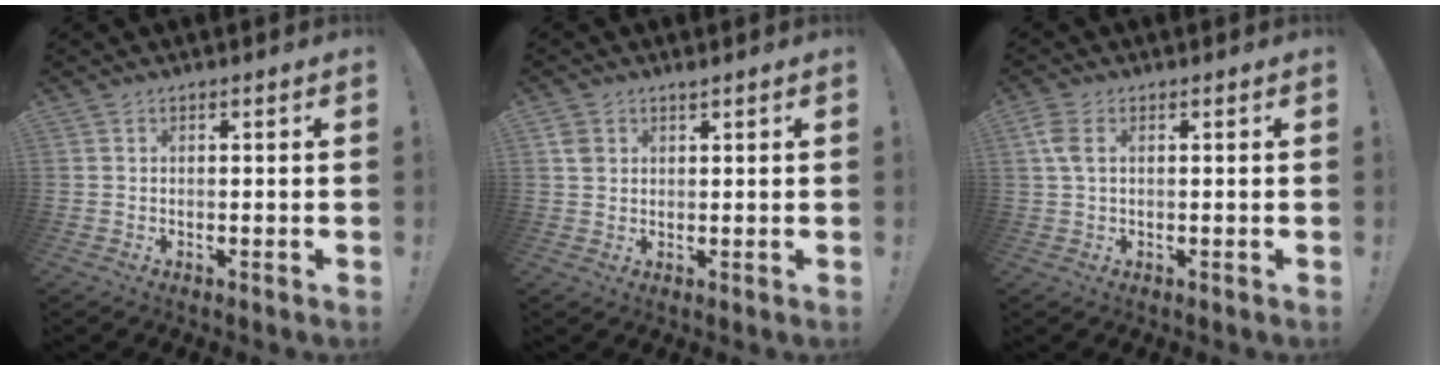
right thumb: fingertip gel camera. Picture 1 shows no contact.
{"total": 2.5, "force": [1.6, 1.6, 1.1], "torque": [-0.008, -0.008, 0.029]}
{"total": 4.3, "force": [1.3, 1.9, 3.6], "torque": [-0.085, 0.002, 0.020]}